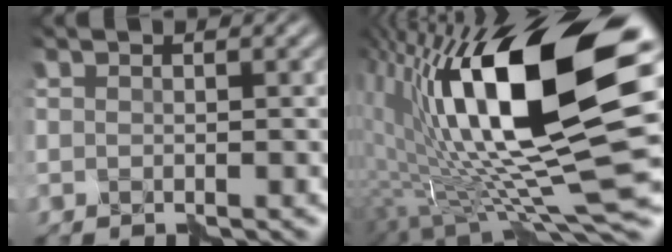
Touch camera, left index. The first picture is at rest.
{"total": 16.8, "force": [3.7, 4.6, 15.7], "torque": [-0.267, -0.013, 0.070]}